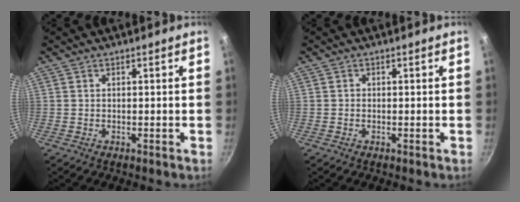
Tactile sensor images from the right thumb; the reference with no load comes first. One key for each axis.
{"total": 0.0}